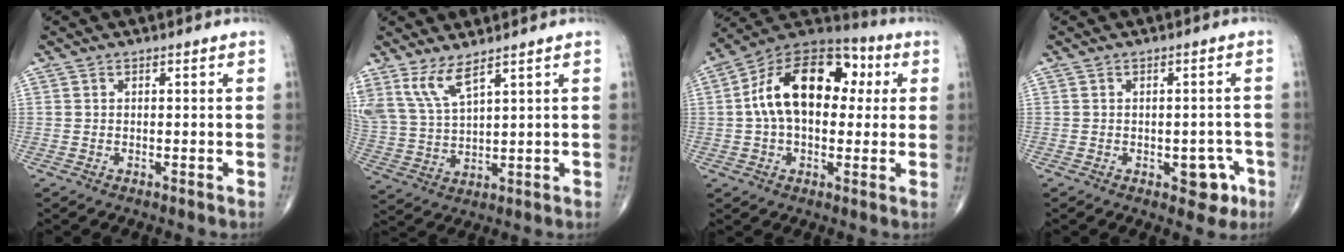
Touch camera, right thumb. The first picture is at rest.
{"total": 7.5, "force": [5.3, 1.8, 5.0], "torque": [-0.113, -0.029, 0.124]}
{"total": 19.0, "force": [2.7, 11.9, 14.6], "torque": [-0.212, 0.036, 0.034]}
{"total": 5.1, "force": [-2.1, 3.0, 3.6], "torque": [-0.012, 0.012, -0.024]}